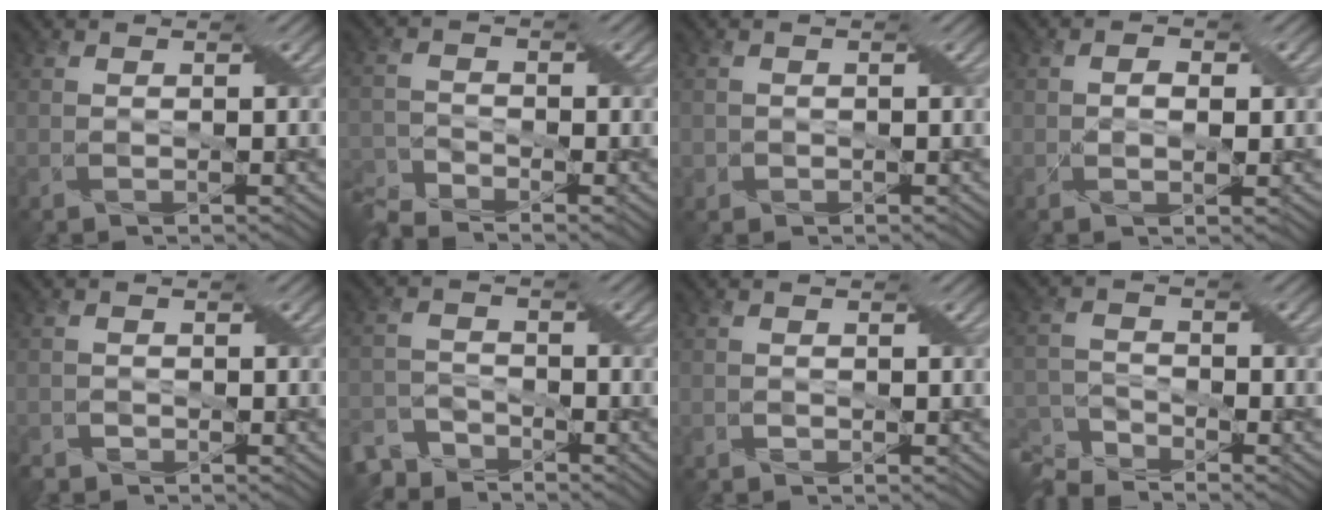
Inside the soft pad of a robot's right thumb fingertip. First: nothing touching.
{"total": 5.0, "force": [-4.5, 1.2, 1.9], "torque": [-0.045, -0.012, -0.099]}
{"total": 1.1, "force": [-0.3, 1.1, 0.0], "torque": [0.001, -0.002, -0.008]}
{"total": 2.3, "force": [0.1, 1.3, 1.9], "torque": [-0.031, -0.003, 0.002]}
{"total": 1.5, "force": [-1.3, 0.8, 0.2], "torque": [-0.007, -0.002, -0.031]}
{"total": 5.9, "force": [-4.9, 2.7, 2.0], "torque": [-0.045, -0.008, -0.108]}
{"total": 0.7, "force": [-0.5, 0.4, 0.0], "torque": [-0.002, 0.000, -0.010]}
{"total": 5.8, "force": [-5.2, 1.6, 2.0], "torque": [-0.047, -0.009, -0.115]}